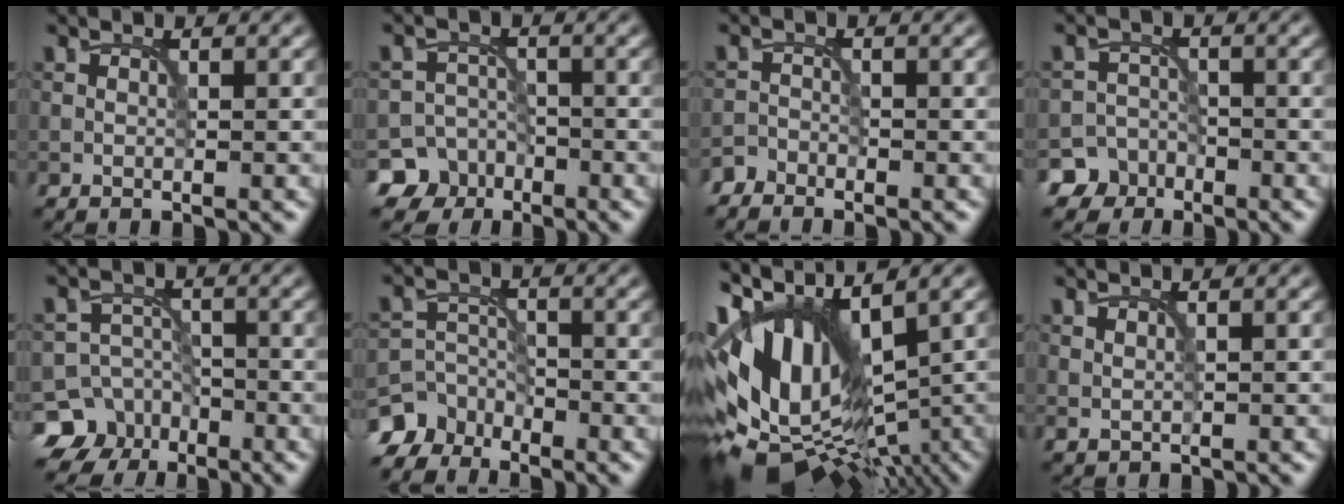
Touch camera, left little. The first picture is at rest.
{"total": 6.6, "force": [-4.3, 5.1, 0.3], "torque": [0.018, -0.014, -0.083]}
{"total": 1.7, "force": [-1.7, 0.4, 0.0], "torque": [-0.007, 0.001, -0.042]}
{"total": 5.1, "force": [-3.7, 3.6, 0.1], "torque": [0.019, -0.005, -0.065]}
{"total": 7.5, "force": [-4.9, 5.5, 1.0], "torque": [-0.001, -0.010, -0.092]}
{"total": 5.6, "force": [-4.6, 3.1, 0.8], "torque": [0.002, -0.002, -0.084]}
{"total": 13.3, "force": [-0.1, 7.6, 11.0], "torque": [-0.207, 0.009, 0.011]}
{"total": 0.6, "force": [0.5, 0.2, 0.3], "torque": [-0.011, -0.002, 0.015]}